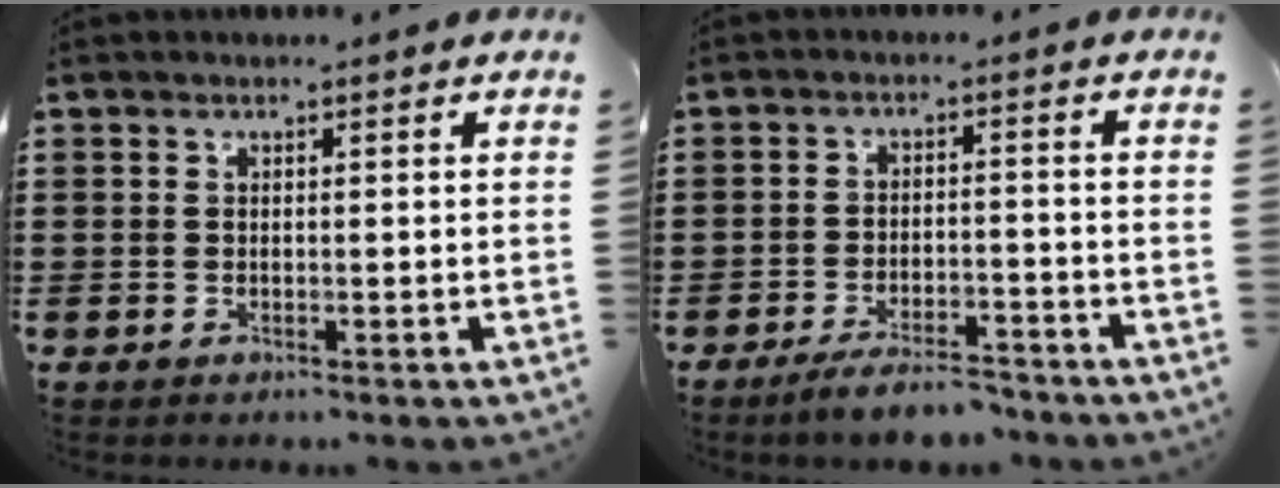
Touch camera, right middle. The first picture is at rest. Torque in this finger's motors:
{"motor_torque": [2.14, 0.00, 0.14, 0.10]}